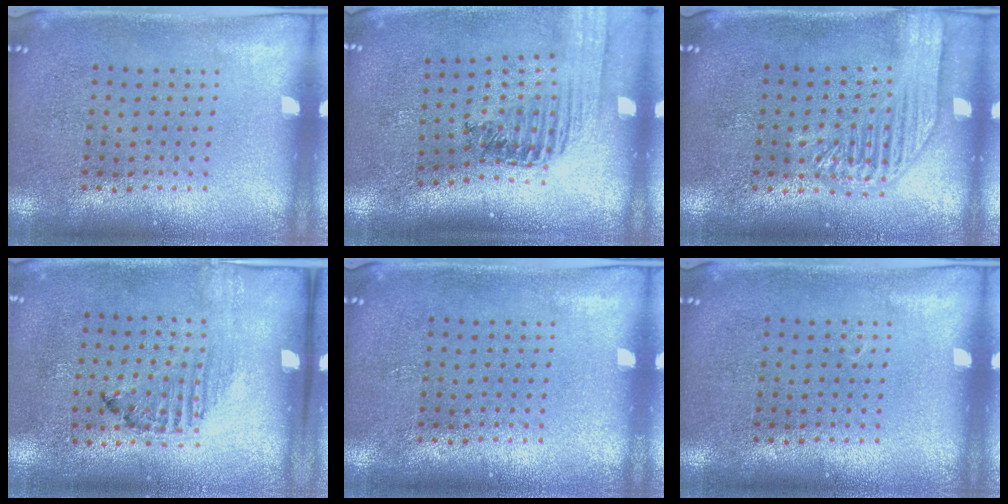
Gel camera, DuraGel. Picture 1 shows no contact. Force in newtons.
{"total": 1.5, "press": 1.4, "slide": 0.3}
{"total": 2.0, "press": 2.0, "slide": 0.2}
{"total": 1.5, "press": 1.2, "slide": 0.8}
{"total": 0.0}
{"total": 0.0}